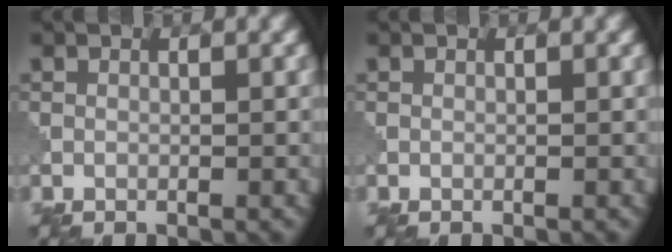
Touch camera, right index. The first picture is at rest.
{"total": 0.0}